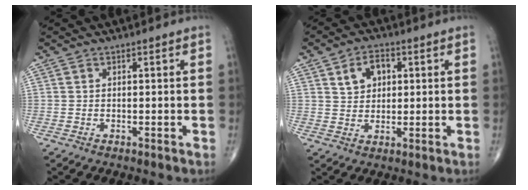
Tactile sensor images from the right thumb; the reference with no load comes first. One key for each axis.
{"total": 5.9, "fx": 2.1, "fy": 4.2, "fz": 3.7, "tx": -0.039, "ty": -0.001, "tz": 0.034}